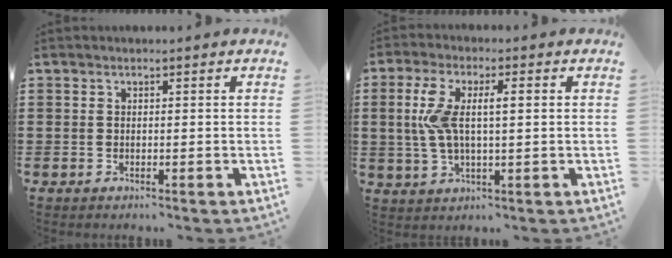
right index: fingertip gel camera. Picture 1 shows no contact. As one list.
[{"total": 7.7, "force": [1.0, 2.8, 7.1], "torque": [-0.165, 0.001, 0.005]}]